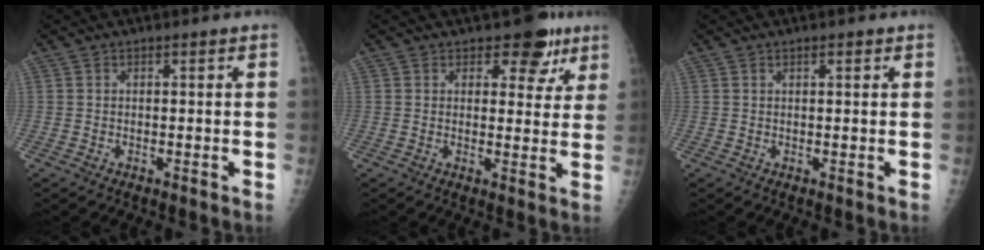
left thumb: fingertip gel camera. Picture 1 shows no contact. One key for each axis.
{"total": 6.9, "fx": 4.2, "fy": 4.2, "fz": 3.6, "tx": 0.000, "ty": -0.015, "tz": 0.051}
{"total": 1.0, "fx": 0.6, "fy": 0.3, "fz": 0.8, "tx": -0.012, "ty": 0.000, "tz": 0.008}